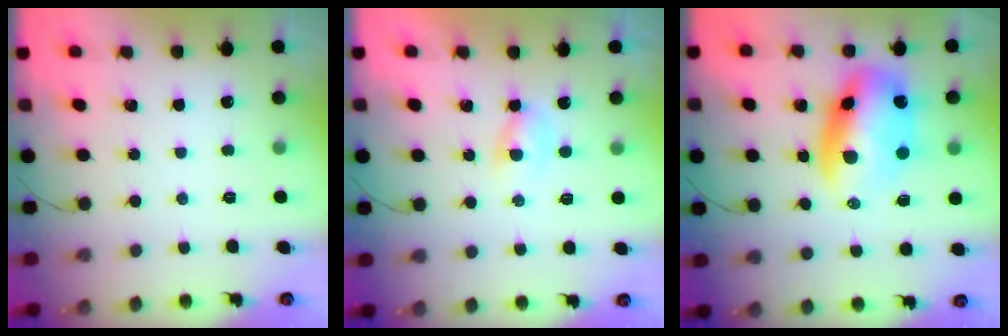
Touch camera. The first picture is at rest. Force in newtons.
{"total": 1.3, "press": 1.1, "slide": 0.7}
{"total": 14.0, "press": 13.6, "slide": 3.3}